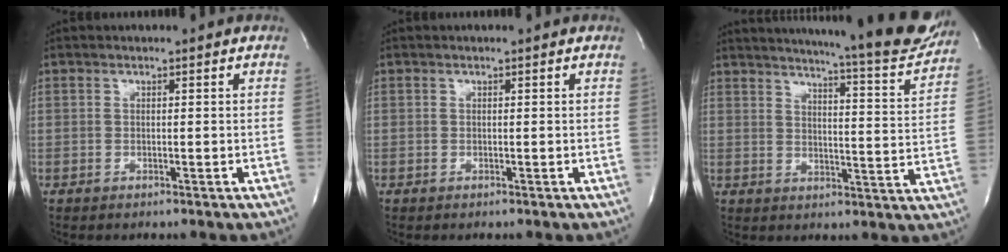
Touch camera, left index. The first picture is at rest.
{"total": 0.0}
{"total": 21.7, "force": [19.7, 0.8, 9.0], "torque": [-0.135, -0.074, 0.235]}